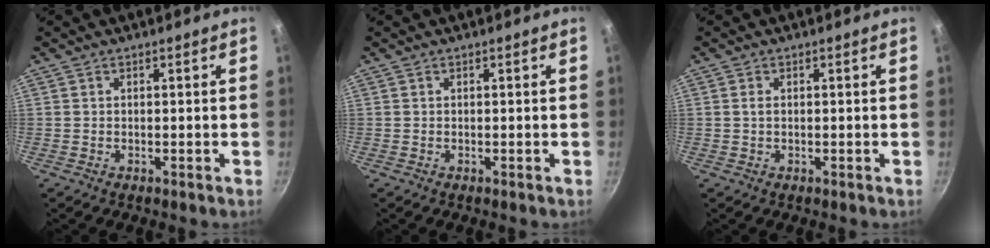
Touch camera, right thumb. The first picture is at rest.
{"total": 0.0}
{"total": 1.0, "force": [0.2, 0.5, 0.8], "torque": [-0.015, 0.001, 0.003]}